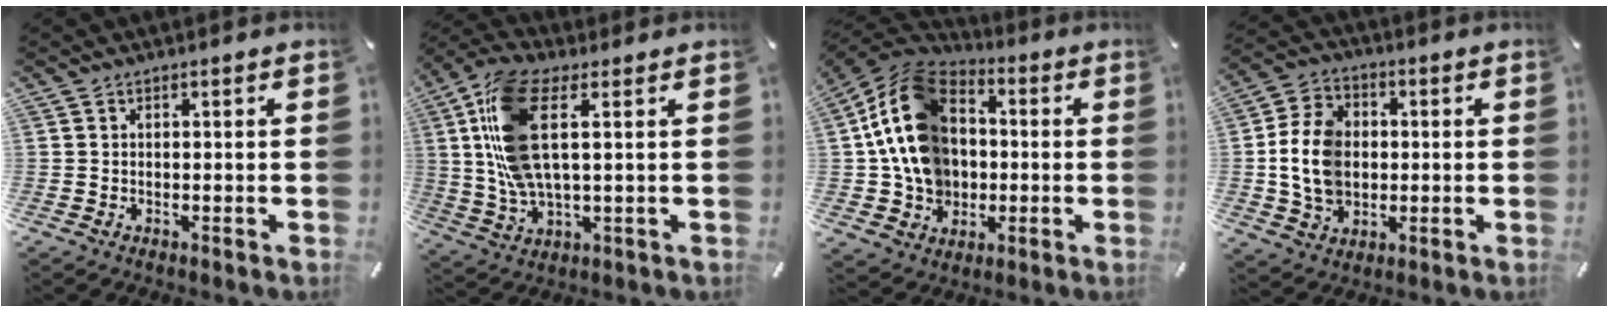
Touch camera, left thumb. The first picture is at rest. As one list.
[{"total": 15.1, "force": [3.6, 6.6, 13.1], "torque": [-0.284, -0.007, 0.067]}, {"total": 18.2, "force": [0.2, 15.2, 10.0], "torque": [-0.228, 0.006, 0.009]}, {"total": 12.5, "force": [-0.3, 10.1, 7.4], "torque": [-0.164, 0.015, -0.004]}]